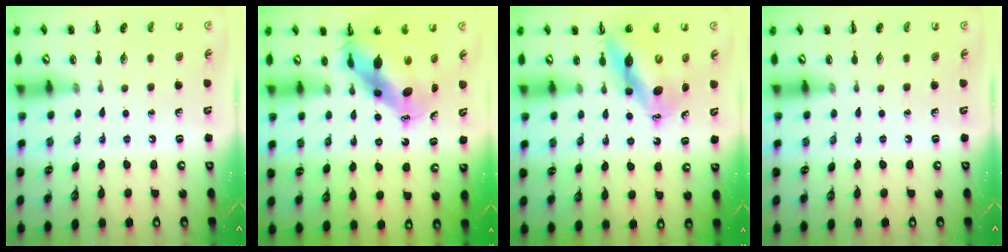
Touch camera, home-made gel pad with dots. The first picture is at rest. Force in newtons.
{"total": 10.1, "press": 9.7, "slide": 2.8}
{"total": 12.0, "press": 11.4, "slide": 3.7}
{"total": 0.0}